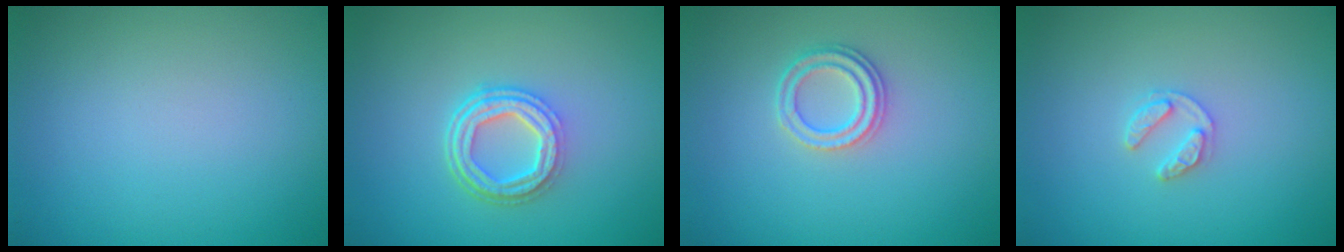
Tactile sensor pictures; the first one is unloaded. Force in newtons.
{"total": 4.4, "press": 3.4, "slide": 2.8}
{"total": 2.3, "press": 2.2, "slide": 0.8}
{"total": 1.6, "press": 1.6, "slide": 0.3}